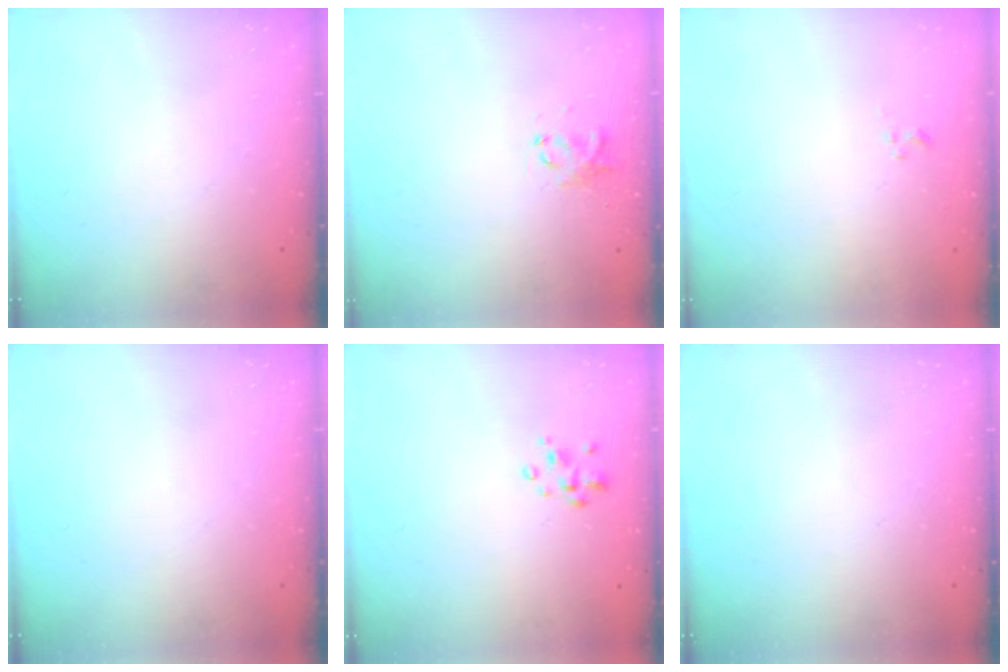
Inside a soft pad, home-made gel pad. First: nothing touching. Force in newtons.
{"total": 2.9, "press": 2.8, "slide": 1.0}
{"total": 0.0}
{"total": 0.0}
{"total": 2.5, "press": 2.5, "slide": 0.4}
{"total": 0.0}